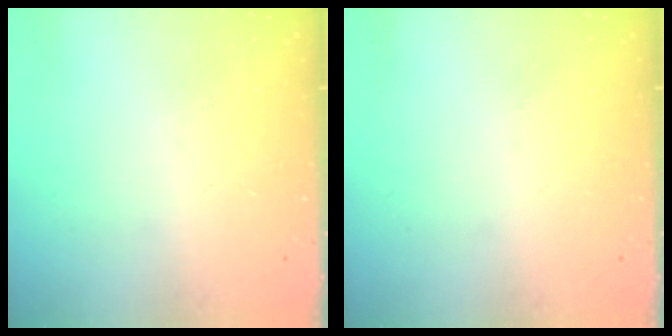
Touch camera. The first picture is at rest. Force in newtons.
{"total": 0.0}